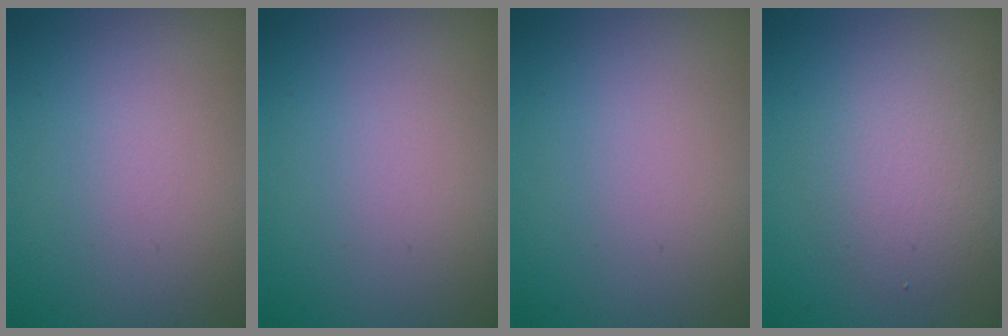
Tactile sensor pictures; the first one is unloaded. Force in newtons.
{"total": 0.0}
{"total": 0.0}
{"total": 3.4, "press": 3.3, "slide": 0.2}